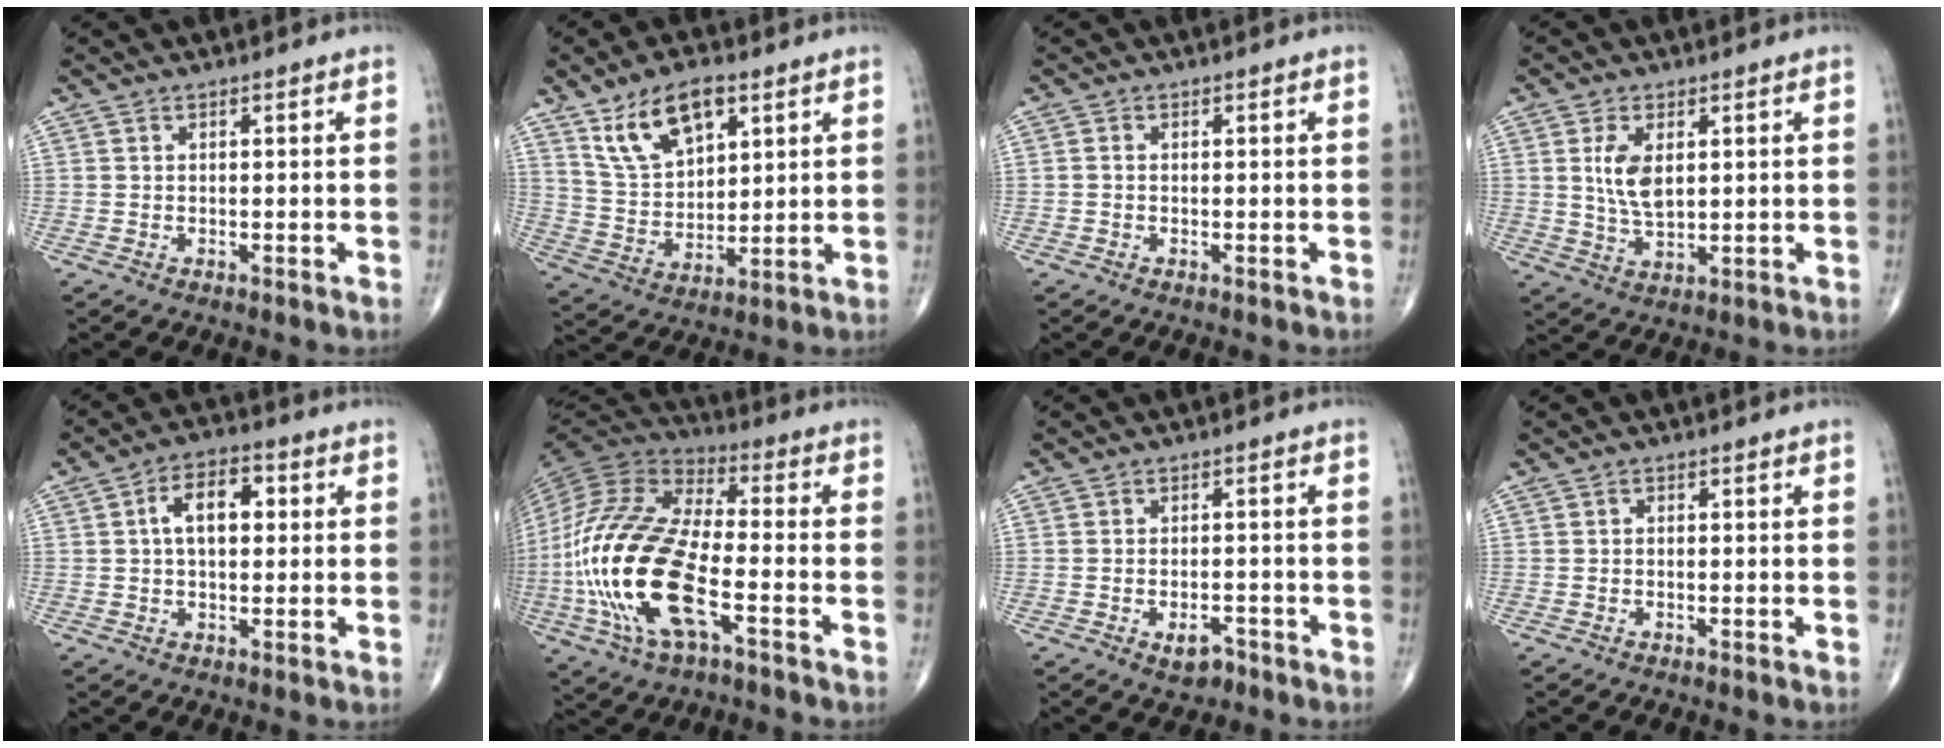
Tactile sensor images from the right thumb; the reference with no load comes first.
{"total": 12.8, "force": [6.9, 6.7, 8.4], "torque": [-0.132, -0.024, 0.139]}
{"total": 0.5, "force": [-0.1, 0.4, 0.4], "torque": [-0.005, 0.001, -0.006]}
{"total": 6.8, "force": [1.6, 3.6, 5.6], "torque": [-0.100, -0.011, 0.036]}
{"total": 8.3, "force": [1.3, 4.9, 6.7], "torque": [-0.097, 0.019, 0.015]}
{"total": 24.7, "force": [-6.7, 10.5, 21.4], "torque": [-0.486, 0.009, -0.123]}
{"total": 3.8, "force": [-2.2, 2.1, 2.3], "torque": [-0.027, 0.011, -0.032]}
{"total": 0.5, "force": [-0.2, 0.4, 0.3], "torque": [0.003, 0.002, -0.009]}